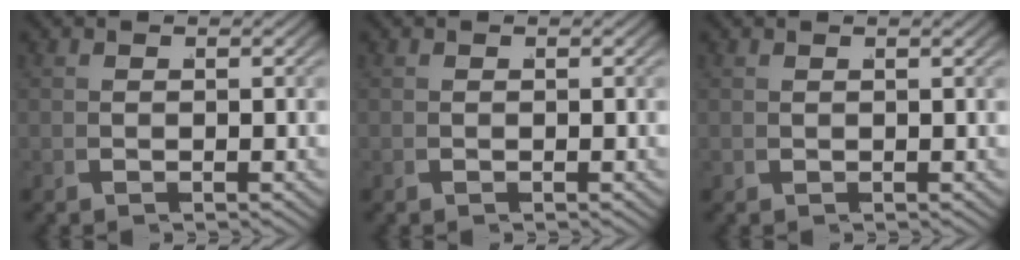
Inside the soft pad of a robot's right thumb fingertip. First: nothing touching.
{"total": 0.0}
{"total": 0.8, "force": [0.2, -0.7, -0.2], "torque": [0.007, 0.002, 0.008]}